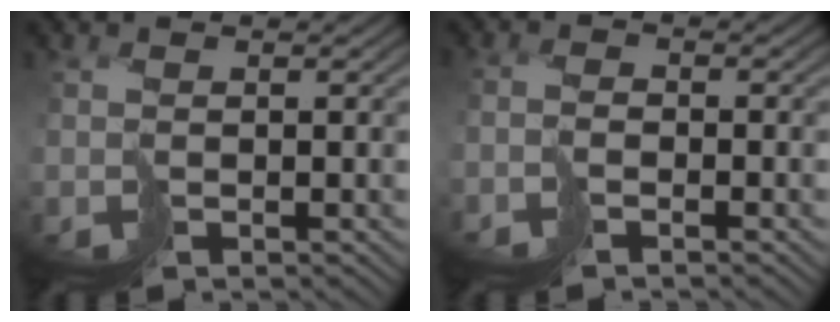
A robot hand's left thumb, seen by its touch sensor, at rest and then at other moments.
{"total": 1.7, "force": [-1.6, 0.2, -0.3], "torque": [0.013, 0.005, -0.037]}